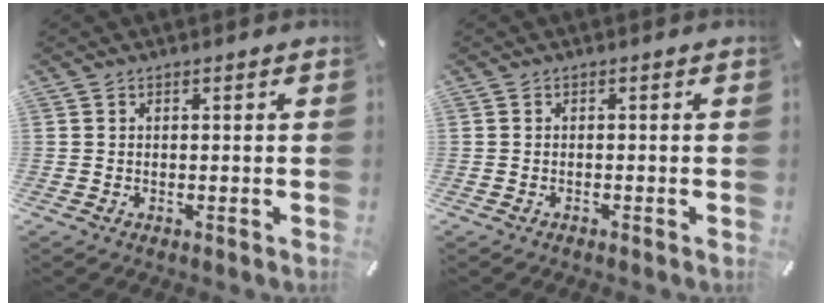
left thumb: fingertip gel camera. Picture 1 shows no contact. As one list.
[{"total": 0.6, "force": [-0.5, 0.2, 0.0], "torque": [-0.001, 0.002, -0.012]}]